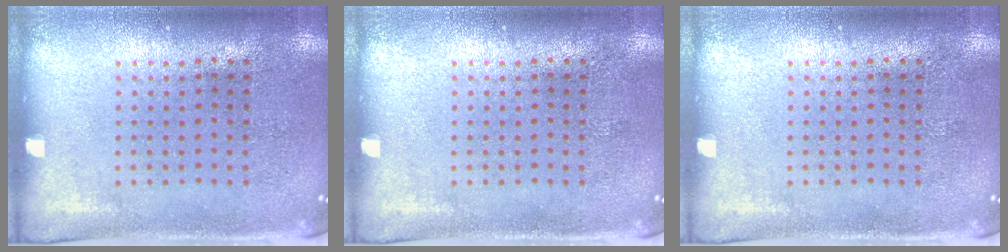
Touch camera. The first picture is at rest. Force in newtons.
{"total": 0.0}
{"total": 0.0}